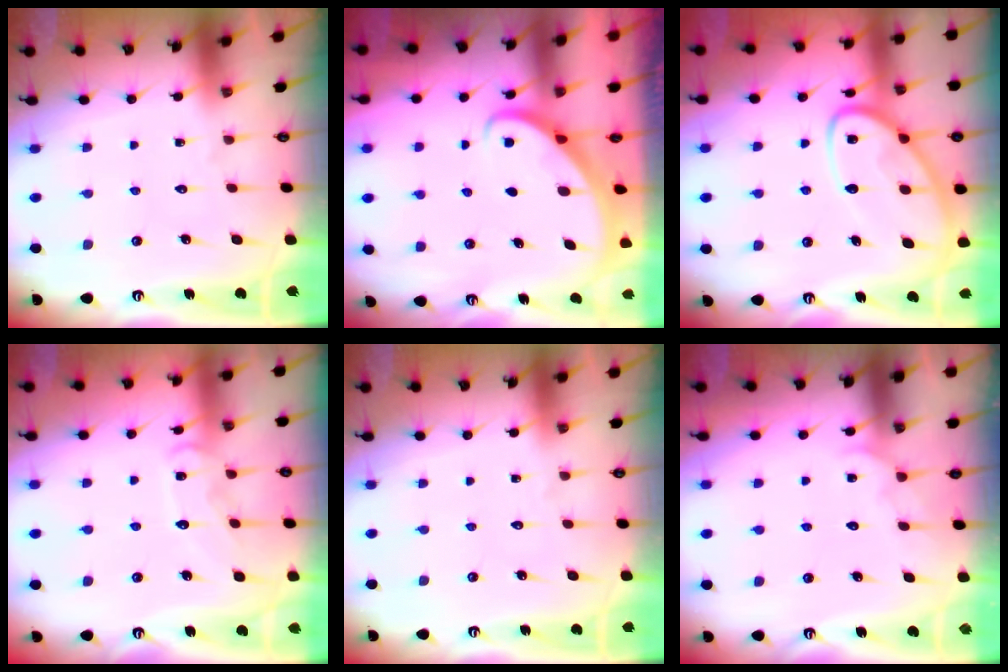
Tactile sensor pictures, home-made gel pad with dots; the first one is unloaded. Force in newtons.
{"total": 2.7, "press": 2.7, "slide": 0.2}
{"total": 12.7, "press": 12.7, "slide": 1.1}
{"total": 8.3, "press": 8.3, "slide": 0.5}
{"total": 0.0}
{"total": 3.0, "press": 3.0, "slide": 0.3}